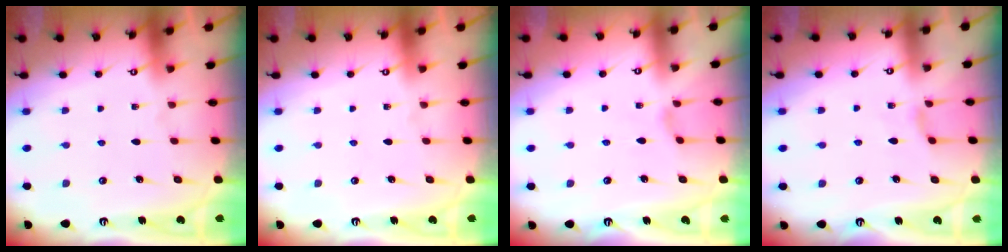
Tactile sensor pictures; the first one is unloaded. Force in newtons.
{"total": 0.0}
{"total": 1.0, "press": 1.0, "slide": 0.3}
{"total": 1.9, "press": 1.9, "slide": 0.4}